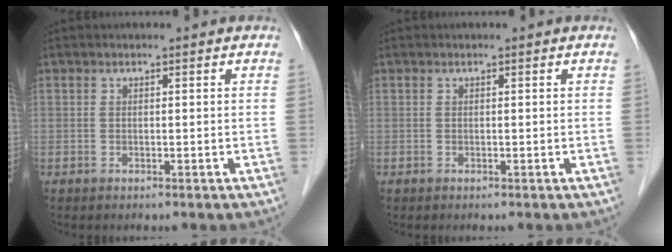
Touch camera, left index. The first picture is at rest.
{"total": 0.0}